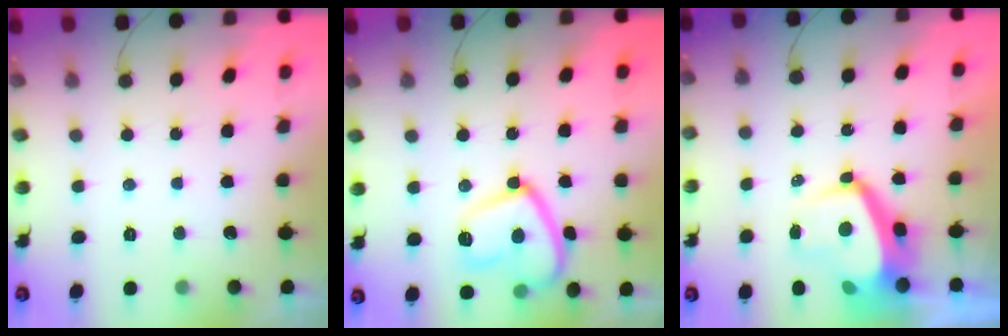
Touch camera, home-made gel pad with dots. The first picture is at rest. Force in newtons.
{"total": 13.4, "press": 13.4, "slide": 0.6}
{"total": 6.4, "press": 6.4, "slide": 0.6}